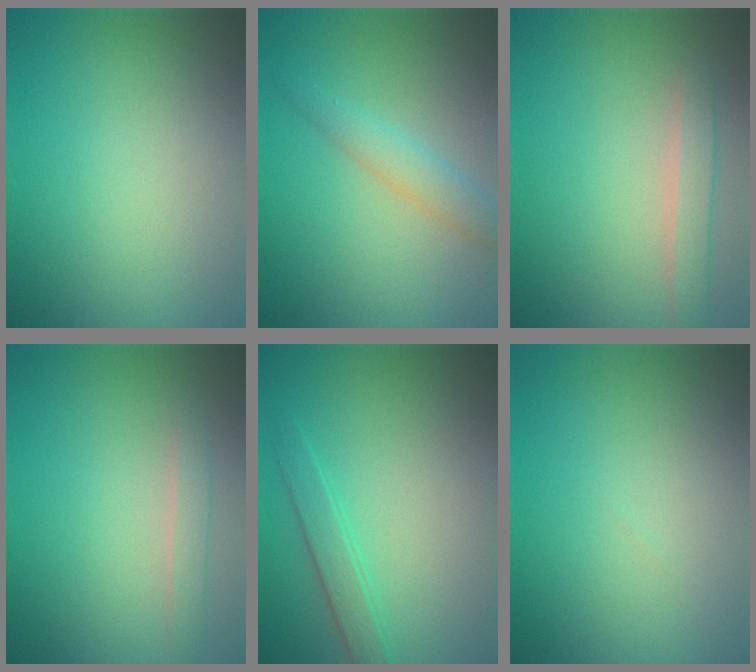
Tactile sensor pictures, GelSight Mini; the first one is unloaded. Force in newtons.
{"total": 2.2, "press": 2.2, "slide": 0.0}
{"total": 1.9, "press": 1.9, "slide": 0.3}
{"total": 1.1, "press": 1.1, "slide": 0.1}
{"total": 2.0, "press": 2.0, "slide": 0.1}
{"total": 0.0}